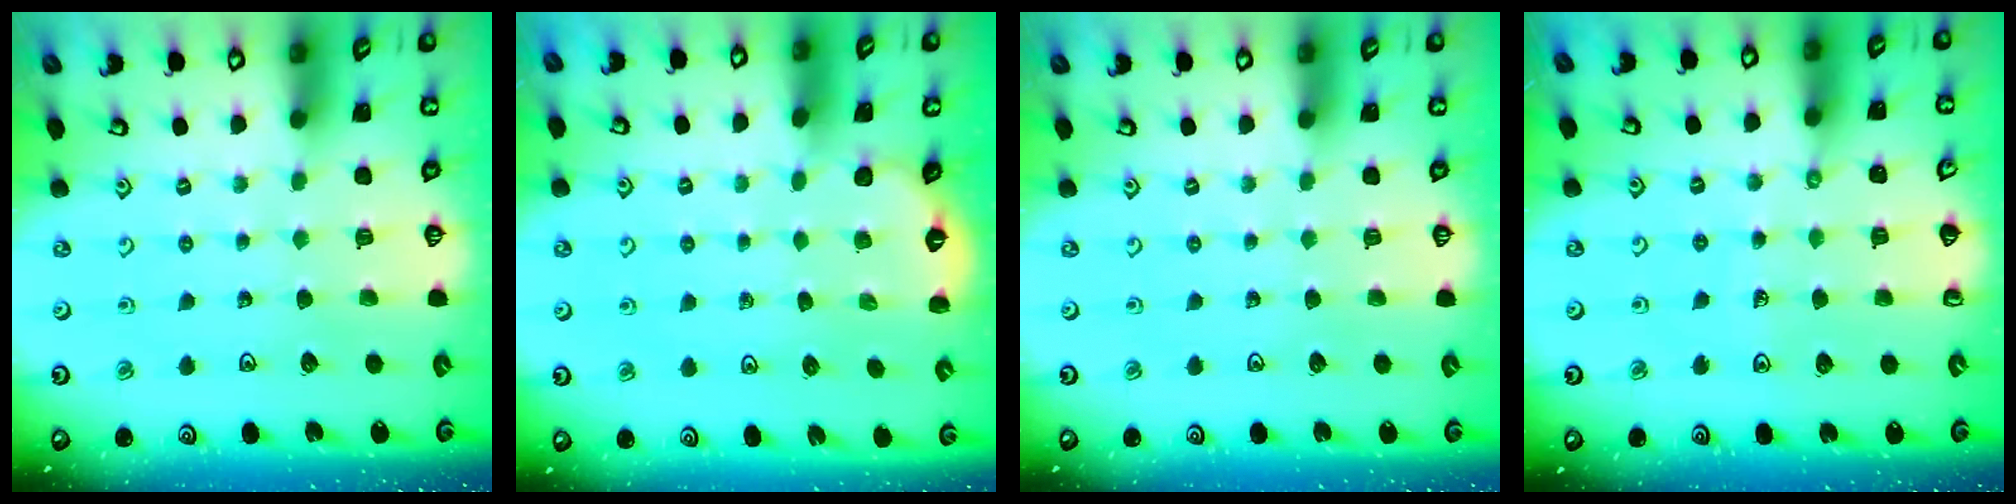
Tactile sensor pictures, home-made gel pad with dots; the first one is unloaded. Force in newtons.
{"total": 1.5, "press": 1.0, "slide": 1.1}
{"total": 0.0}
{"total": 4.7, "press": 4.5, "slide": 1.4}